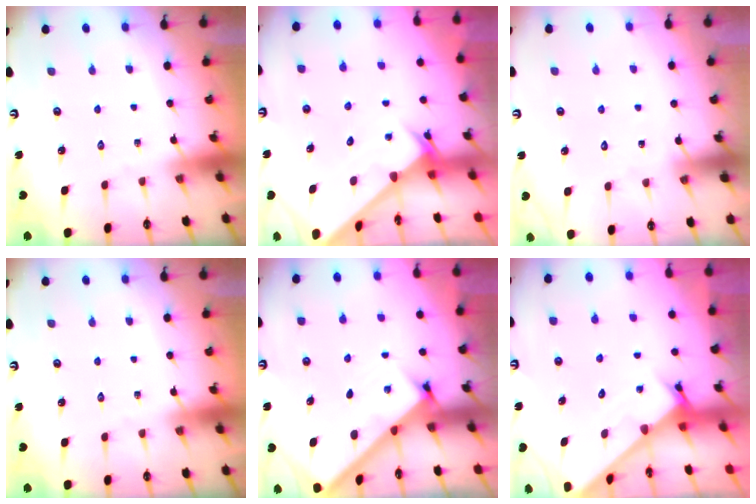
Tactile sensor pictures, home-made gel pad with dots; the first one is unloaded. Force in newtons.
{"total": 2.7, "press": 2.7, "slide": 0.2}
{"total": 5.2, "press": 5.2, "slide": 0.4}
{"total": 0.0}
{"total": 2.4, "press": 2.4, "slide": 0.2}
{"total": 1.6, "press": 1.6, "slide": 0.1}